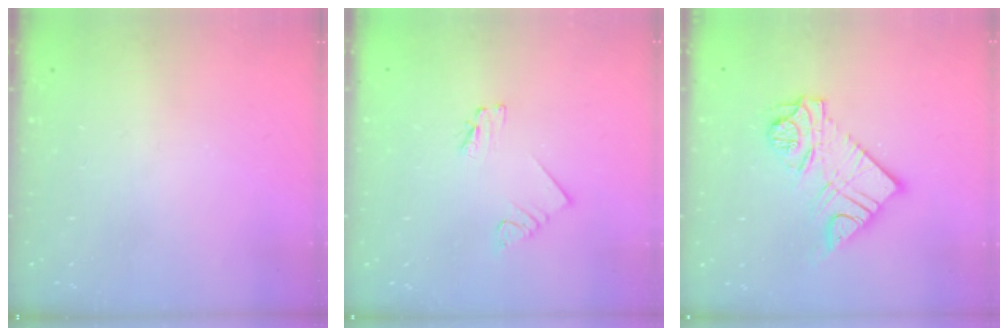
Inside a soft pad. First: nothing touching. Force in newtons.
{"total": 1.6, "press": 1.5, "slide": 0.2}
{"total": 14.2, "press": 14.1, "slide": 1.6}